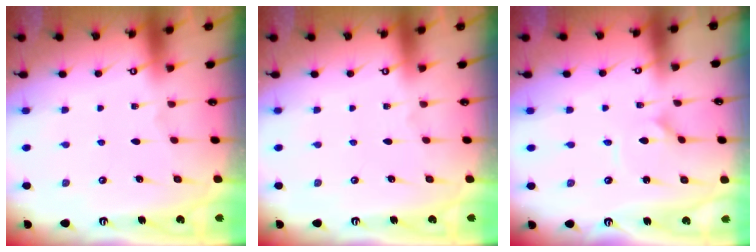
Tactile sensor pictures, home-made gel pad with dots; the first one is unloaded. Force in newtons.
{"total": 0.0}
{"total": 1.3, "press": 1.3, "slide": 0.1}